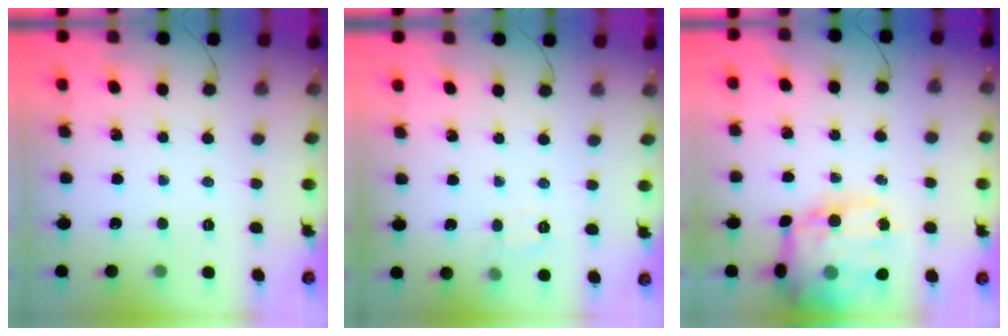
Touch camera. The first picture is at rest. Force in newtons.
{"total": 5.6, "press": 5.5, "slide": 1.1}
{"total": 19.5, "press": 19.0, "slide": 4.4}